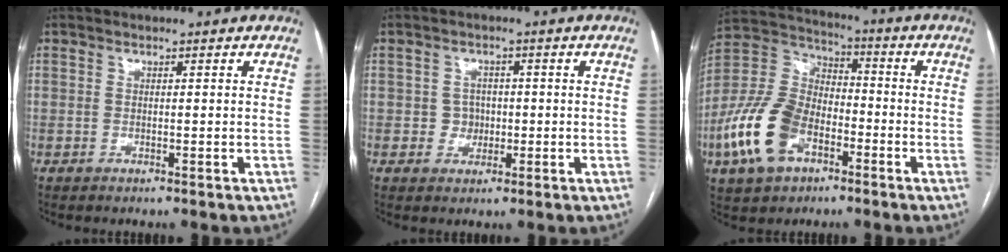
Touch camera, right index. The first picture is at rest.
{"total": 2.7, "force": [-0.3, 2.7, 0.5], "torque": [0.001, 0.008, -0.003]}
{"total": 14.9, "force": [-6.3, 8.9, 10.1], "torque": [-0.236, 0.013, -0.120]}